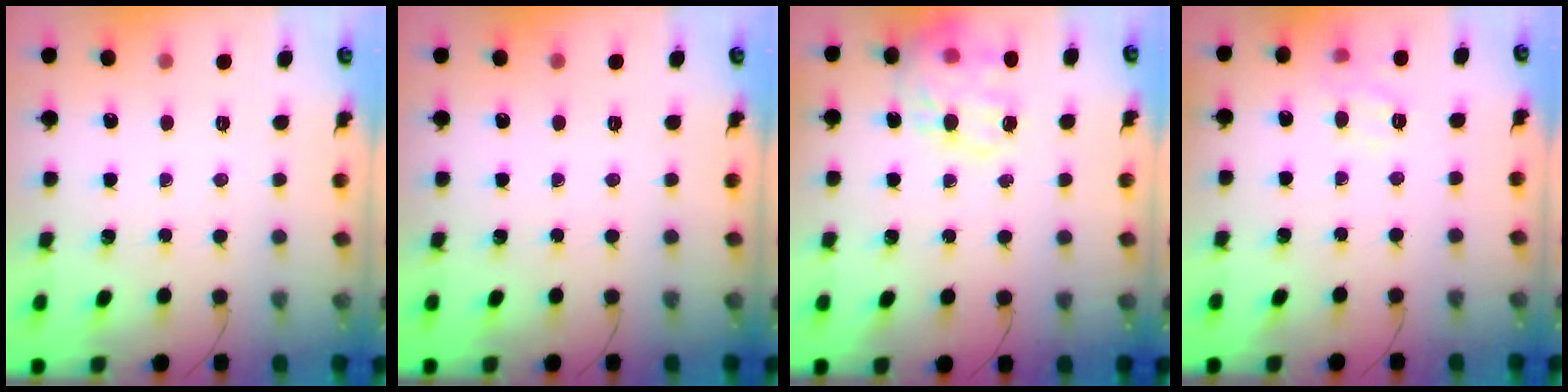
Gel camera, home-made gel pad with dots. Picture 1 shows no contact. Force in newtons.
{"total": 0.0}
{"total": 18.0, "press": 17.6, "slide": 3.4}
{"total": 8.7, "press": 8.5, "slide": 1.4}